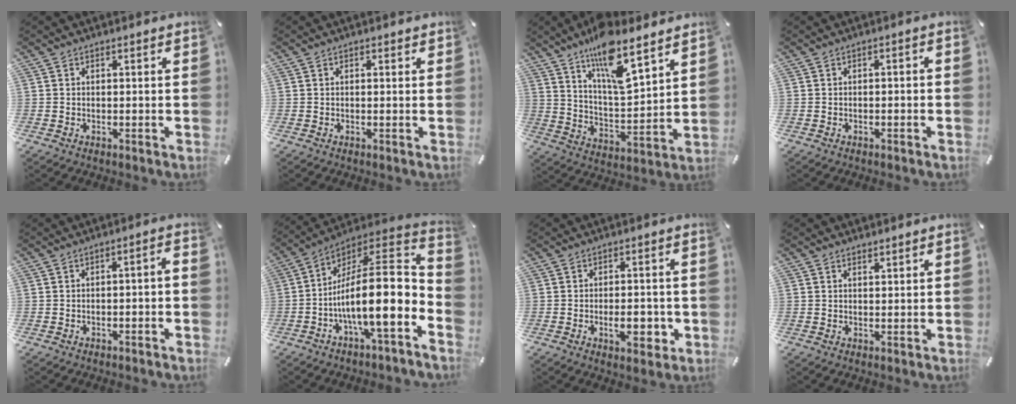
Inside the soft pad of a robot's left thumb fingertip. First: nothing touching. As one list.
[{"total": 0.6, "force": [0.2, 0.4, 0.4], "torque": [0.000, 0.000, 0.002]}, {"total": 15.0, "force": [11.1, 5.0, 8.7], "torque": [-0.154, -0.064, 0.194]}, {"total": 1.3, "force": [-0.7, 0.4, 1.0], "torque": [-0.017, 0.003, -0.014]}, {"total": 2.5, "force": [-1.4, 0.6, 2.0], "torque": [-0.032, 0.008, -0.027]}, {"total": 18.5, "force": [-5.5, 5.7, 16.8], "torque": [-0.283, -0.031, -0.100]}, {"total": 6.5, "force": [-1.6, 3.6, 5.2], "torque": [-0.067, 0.007, -0.026]}, {"total": 1.2, "force": [1.1, 0.4, 0.3], "torque": [-0.006, -0.001, 0.021]}]